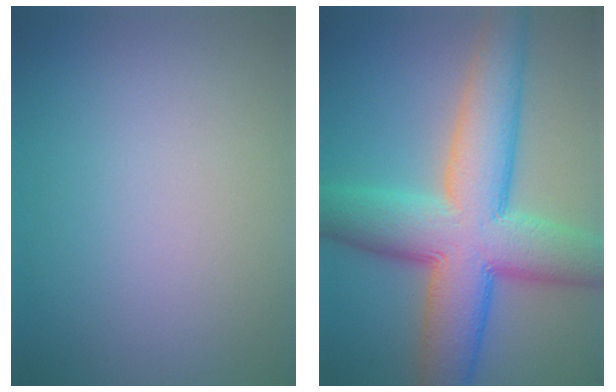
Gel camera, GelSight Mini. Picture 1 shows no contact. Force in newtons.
{"total": 12.2, "press": 12.2, "slide": 0.4}